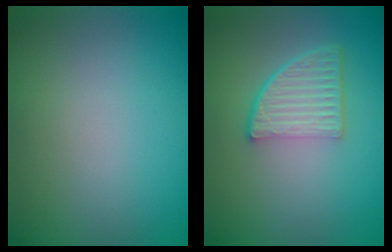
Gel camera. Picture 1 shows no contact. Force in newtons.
{"total": 4.5, "press": 3.2, "slide": 3.2}